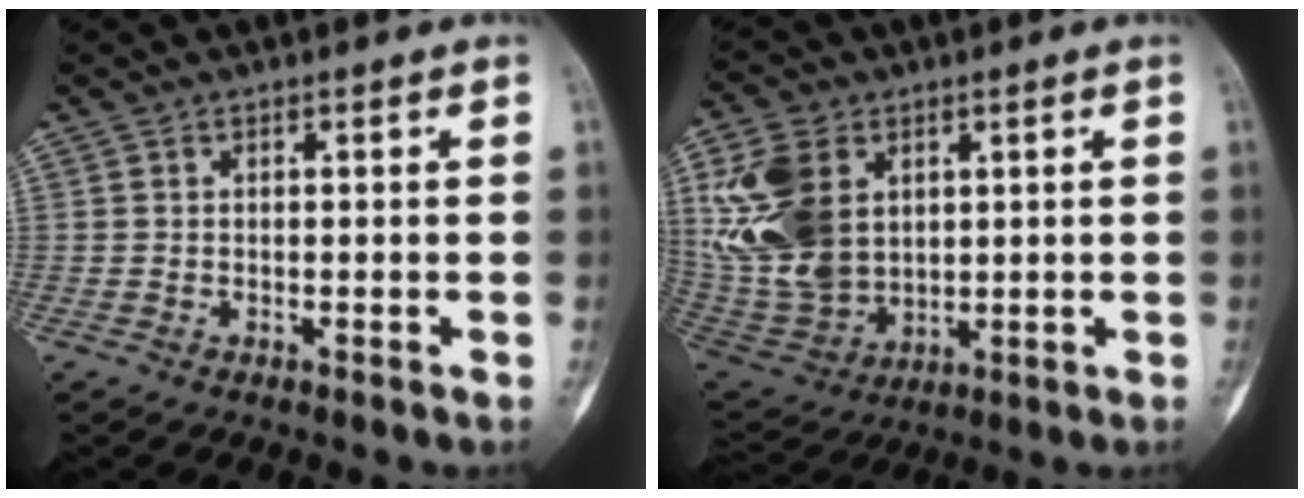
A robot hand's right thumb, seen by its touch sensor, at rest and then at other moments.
{"total": 16.7, "force": [4.4, 12.0, 10.7], "torque": [-0.210, -0.014, 0.104]}